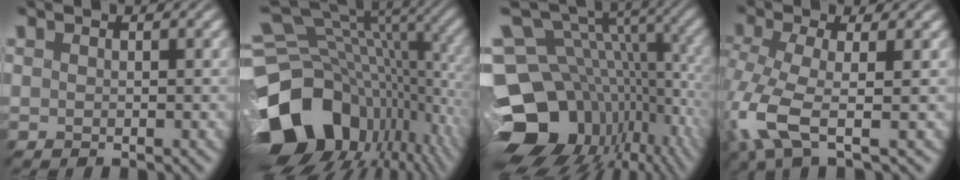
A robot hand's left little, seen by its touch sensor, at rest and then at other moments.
{"total": 17.7, "force": [-4.8, 12.6, 11.5], "torque": [-0.220, -0.004, -0.057]}
{"total": 18.1, "force": [-5.0, 12.9, 11.7], "torque": [-0.221, 0.022, -0.033]}
{"total": 5.4, "force": [-2.7, 1.1, 4.5], "torque": [-0.119, -0.008, -0.056]}